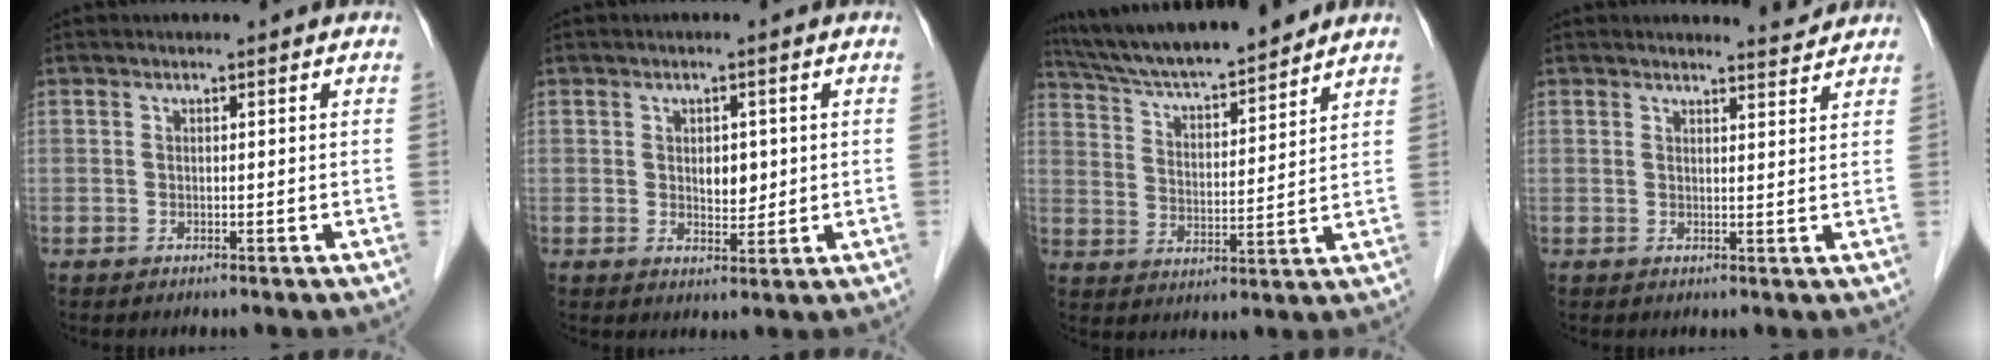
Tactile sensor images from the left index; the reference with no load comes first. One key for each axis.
{"total": 3.1, "fx": 0.5, "fy": 2.0, "fz": 2.4, "tx": -0.036, "ty": -0.001, "tz": 0.013}
{"total": 16.1, "fx": 14.5, "fy": 1.6, "fz": 6.8, "tx": -0.121, "ty": 0.018, "tz": 0.244}
{"total": 2.7, "fx": 2.7, "fy": -0.1, "fz": -0.2, "tx": -0.007, "ty": -0.013, "tz": 0.033}